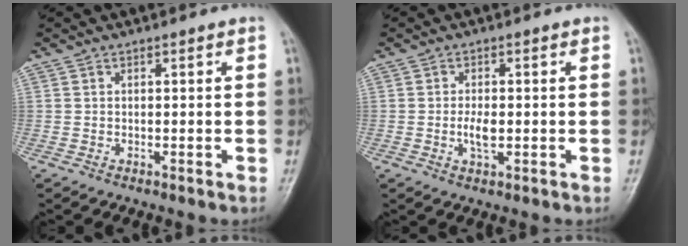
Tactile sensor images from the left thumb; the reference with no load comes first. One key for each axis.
{"total": 3.2, "fx": -0.4, "fy": 1.5, "fz": 2.8, "tx": -0.054, "ty": -0.003, "tz": -0.008}